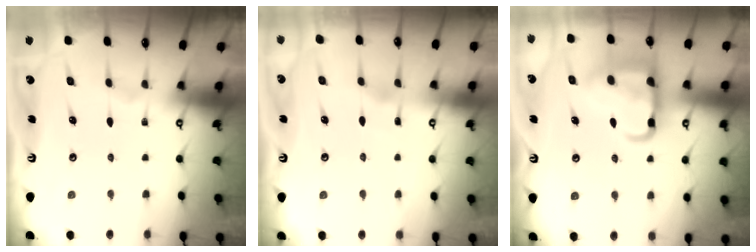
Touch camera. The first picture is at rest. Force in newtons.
{"total": 2.2, "press": 2.1, "slide": 0.3}
{"total": 15.2, "press": 15.1, "slide": 1.6}